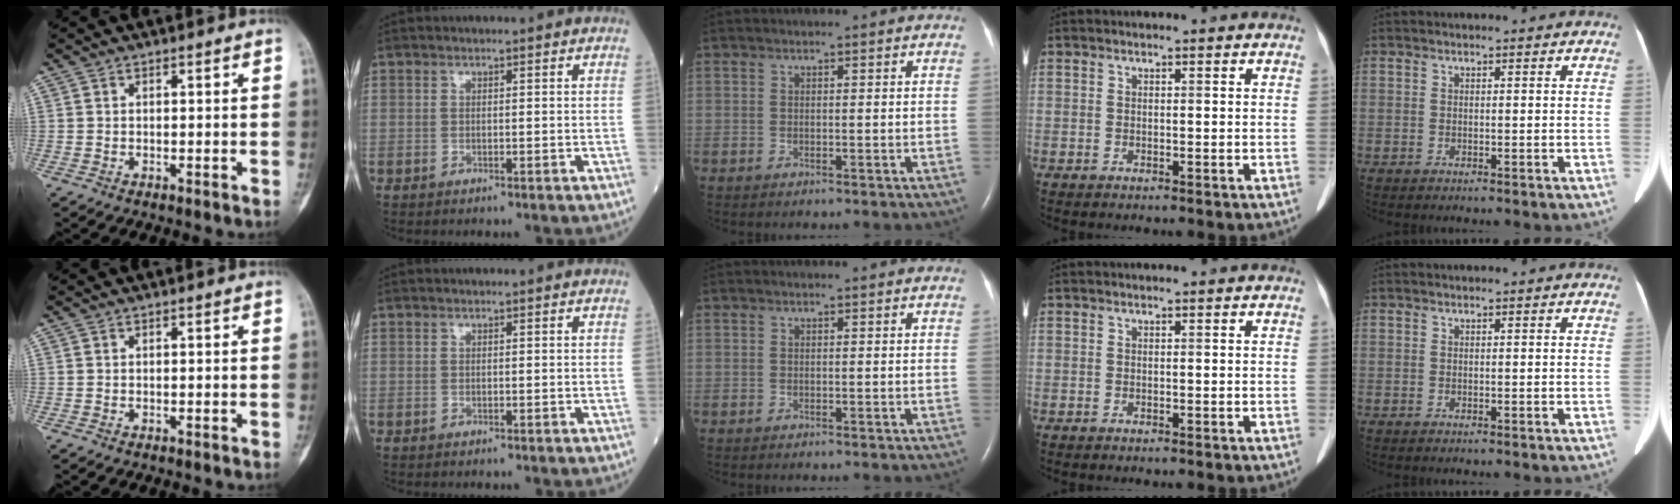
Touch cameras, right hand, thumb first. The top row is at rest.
{}